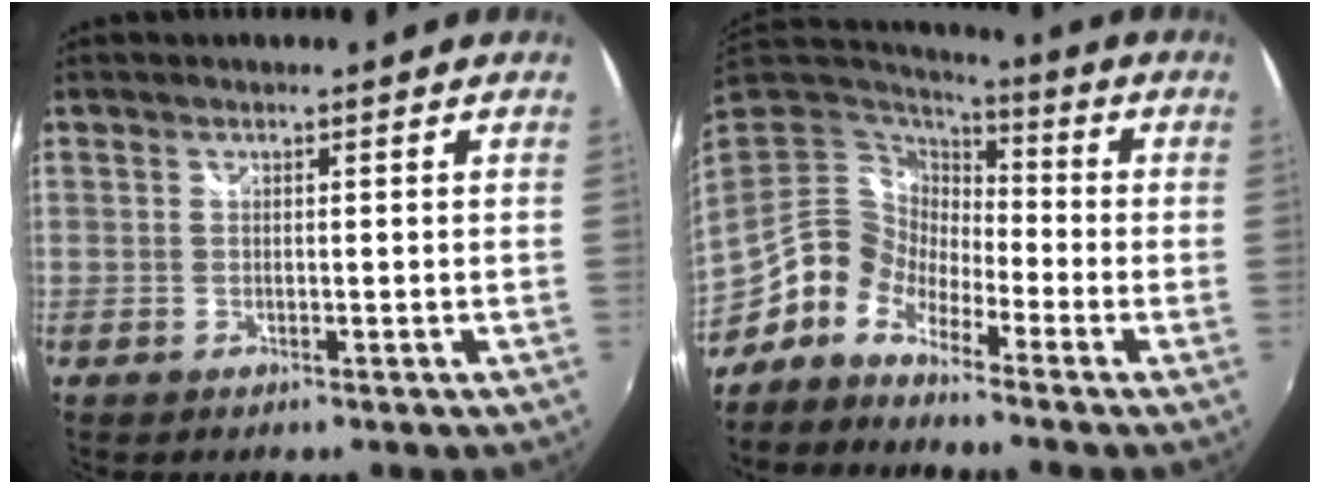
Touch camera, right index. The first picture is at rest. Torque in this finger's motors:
{"motor_torque": [0.03, 0.00, -0.60, -0.21]}